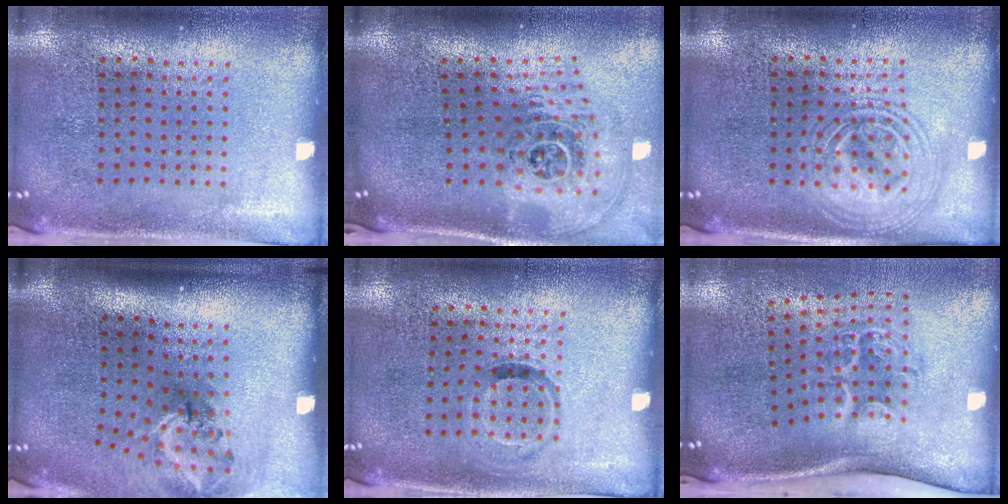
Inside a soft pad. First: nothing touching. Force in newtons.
{"total": 2.6, "press": 1.8, "slide": 1.9}
{"total": 2.8, "press": 2.8, "slide": 0.3}
{"total": 1.9, "press": 1.3, "slide": 1.4}
{"total": 0.8, "press": 0.6, "slide": 0.6}
{"total": 2.2, "press": 1.3, "slide": 1.8}